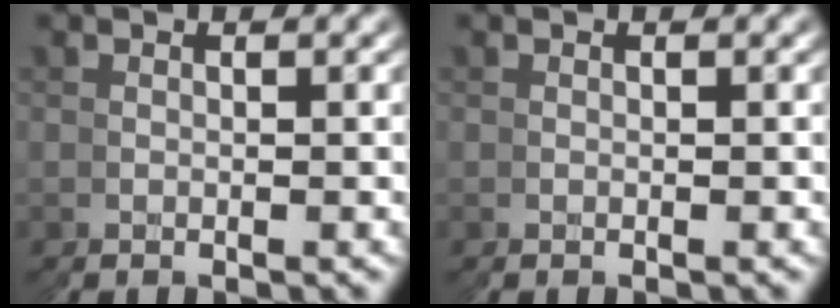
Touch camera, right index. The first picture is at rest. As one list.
[{"total": 0.0}]